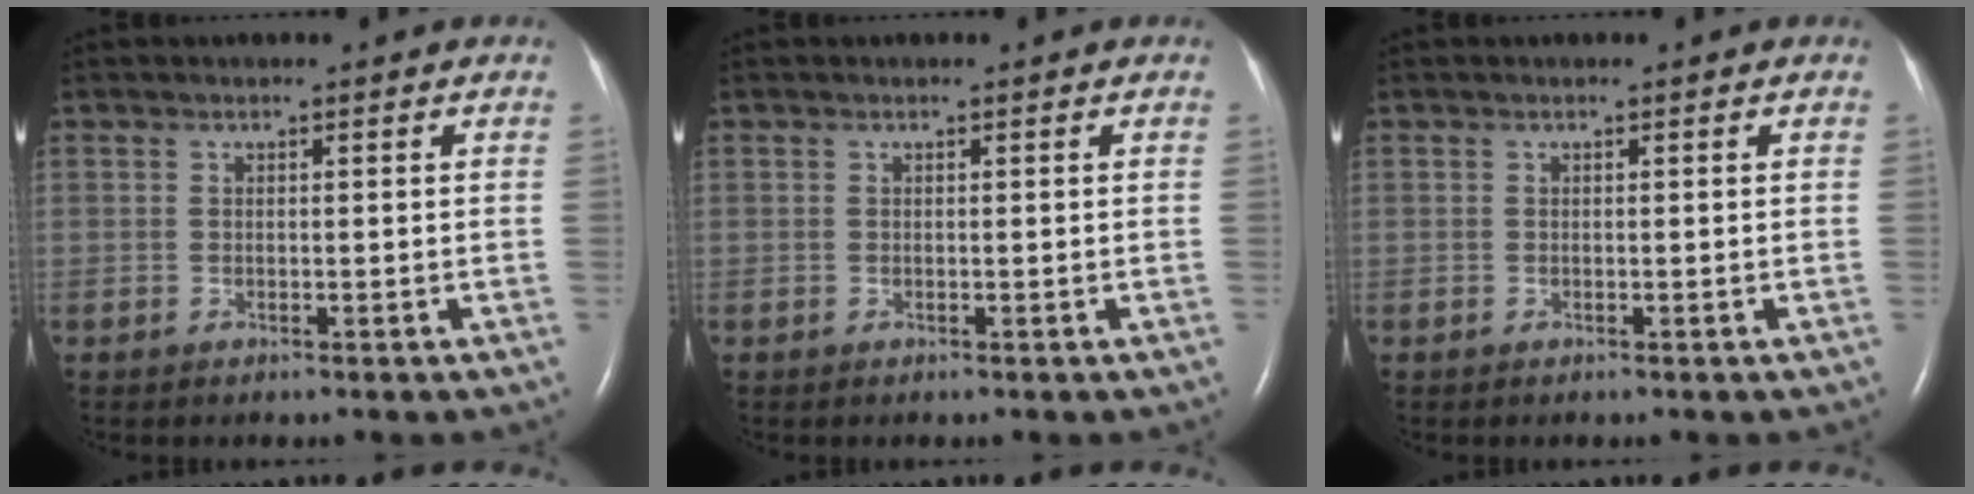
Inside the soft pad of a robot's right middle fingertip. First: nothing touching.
{"total": 0.0}
{"total": 0.0}